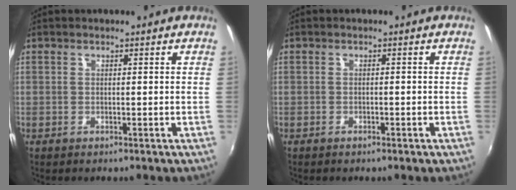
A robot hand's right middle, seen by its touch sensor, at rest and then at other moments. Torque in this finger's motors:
{"motor_torque": [-0.42, -0.05, 0.00, 0.00]}